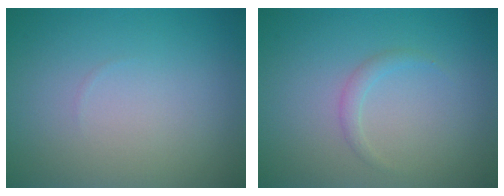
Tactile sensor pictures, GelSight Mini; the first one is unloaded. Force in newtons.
{"total": 1.0, "press": 1.0, "slide": 0.1}